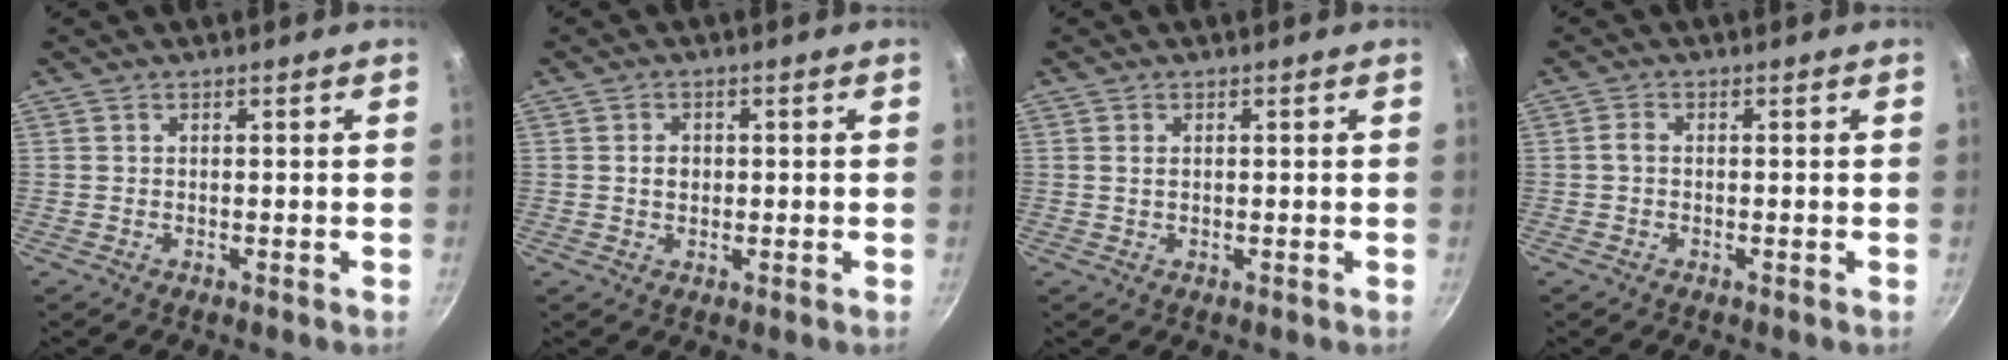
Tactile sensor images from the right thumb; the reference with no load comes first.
{"total": 2.3, "force": [0.2, 2.0, 1.2], "torque": [-0.010, 0.002, 0.002]}
{"total": 1.0, "force": [0.3, 0.7, 0.6], "torque": [-0.011, -0.001, 0.005]}
{"total": 1.5, "force": [-0.2, 1.1, 1.0], "torque": [-0.021, 0.009, -0.006]}